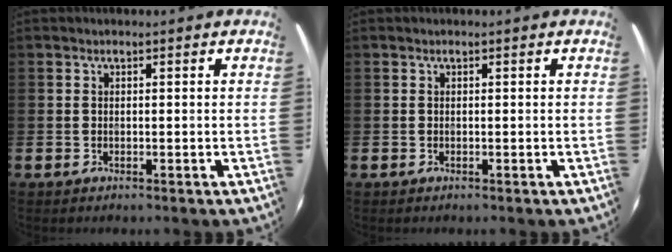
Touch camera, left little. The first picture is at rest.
{"total": 0.0}